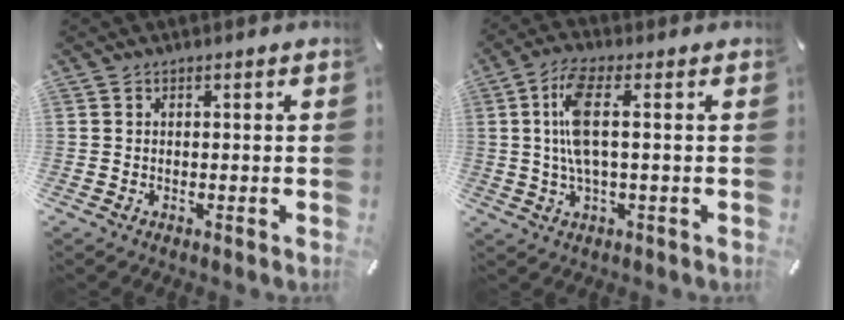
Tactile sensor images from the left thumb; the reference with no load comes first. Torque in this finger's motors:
{"motor_torque": [0.42, 0.36, 0.55, 0.34, 0.13]}